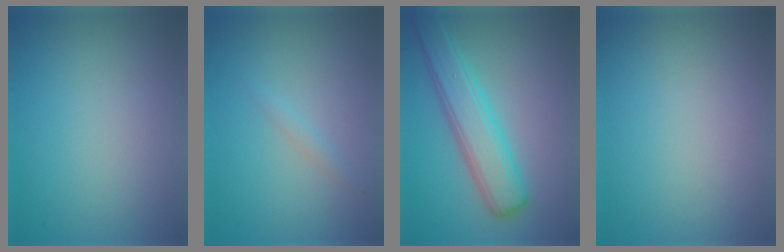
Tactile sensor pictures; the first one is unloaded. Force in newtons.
{"total": 0.7, "press": 0.7, "slide": 0.0}
{"total": 5.3, "press": 5.3, "slide": 0.1}
{"total": 0.0}